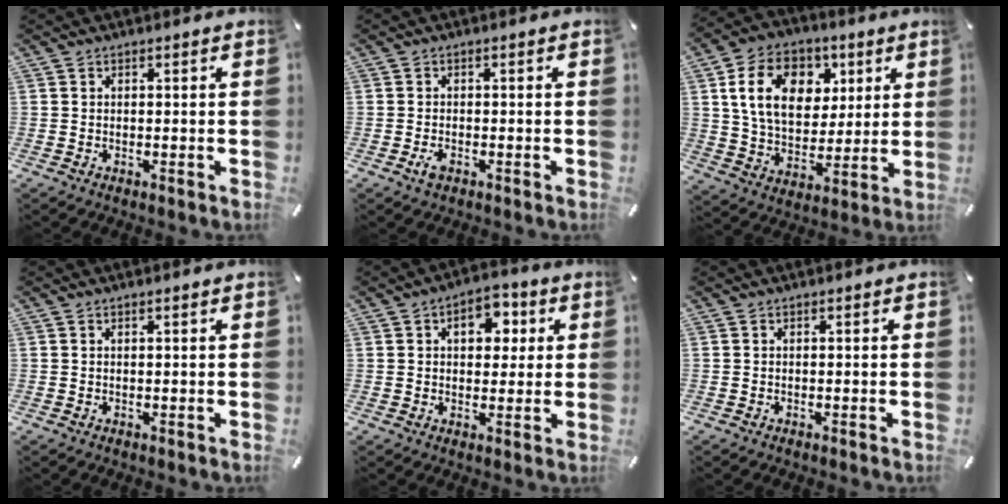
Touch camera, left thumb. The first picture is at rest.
{"total": 2.1, "force": [-1.1, 1.2, 1.3], "torque": [-0.039, -0.001, -0.023]}
{"total": 15.8, "force": [5.4, 11.9, 8.8], "torque": [-0.151, -0.001, 0.098]}
{"total": 0.5, "force": [0.3, 0.0, 0.5], "torque": [-0.008, 0.000, 0.004]}
{"total": 7.7, "force": [2.3, 5.4, 5.0], "torque": [-0.054, -0.004, 0.029]}
{"total": 0.0}